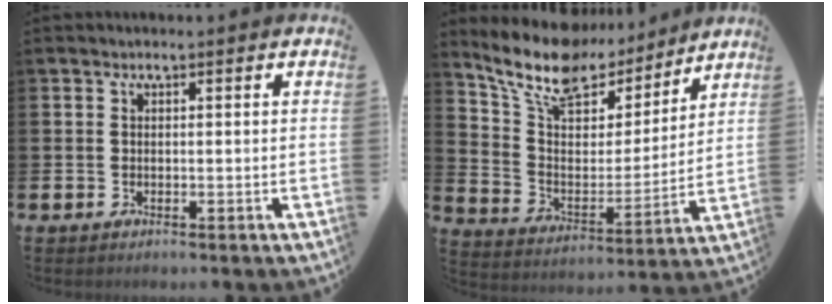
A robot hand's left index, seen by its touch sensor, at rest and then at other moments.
{"total": 11.8, "force": [10.0, 5.2, 3.6], "torque": [-0.114, -0.065, 0.178]}